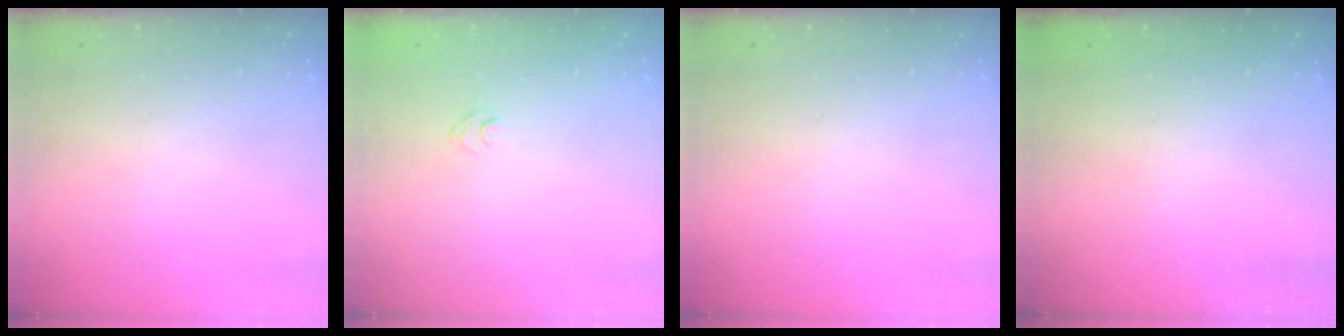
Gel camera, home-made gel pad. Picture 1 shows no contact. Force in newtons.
{"total": 5.0, "press": 4.9, "slide": 1.0}
{"total": 0.0}
{"total": 2.4, "press": 2.3, "slide": 0.8}